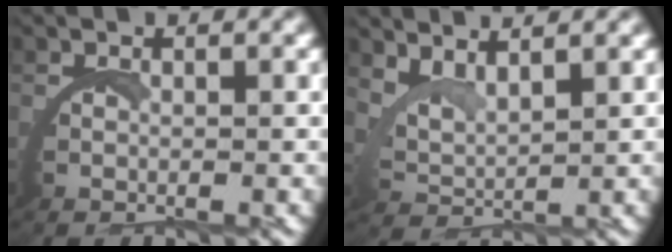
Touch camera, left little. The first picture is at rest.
{"total": 3.8, "force": [3.0, 1.7, 1.5], "torque": [-0.056, -0.003, 0.053]}